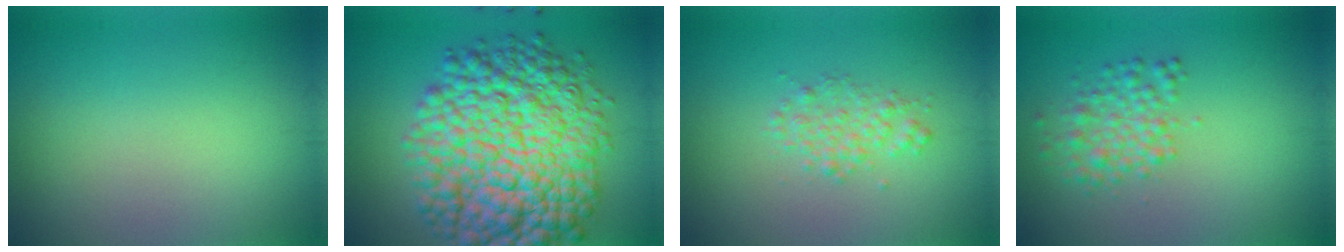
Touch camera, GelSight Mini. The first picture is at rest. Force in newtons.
{"total": 14.9, "press": 14.9, "slide": 0.3}
{"total": 2.0, "press": 2.0, "slide": 0.0}
{"total": 2.9, "press": 2.9, "slide": 0.0}